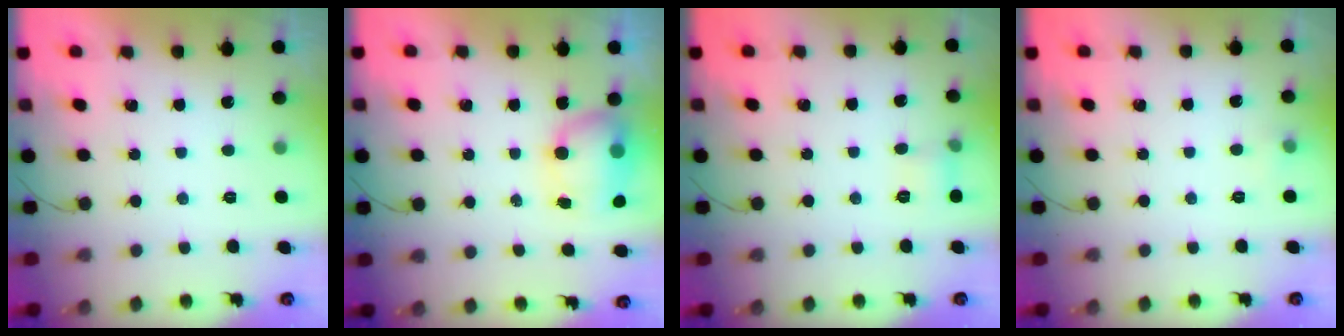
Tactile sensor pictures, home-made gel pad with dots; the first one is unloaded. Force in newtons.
{"total": 7.1, "press": 7.0, "slide": 1.0}
{"total": 6.1, "press": 5.8, "slide": 2.1}
{"total": 3.2, "press": 3.0, "slide": 1.1}